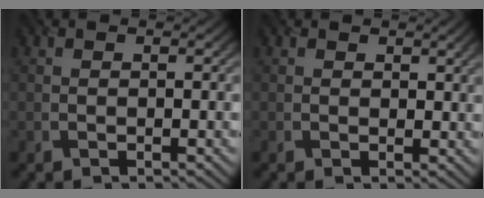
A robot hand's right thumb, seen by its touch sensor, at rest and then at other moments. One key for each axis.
{"total": 1.1, "fx": 0.9, "fy": 0.5, "fz": 0.3, "tx": -0.007, "ty": -0.005, "tz": 0.019}